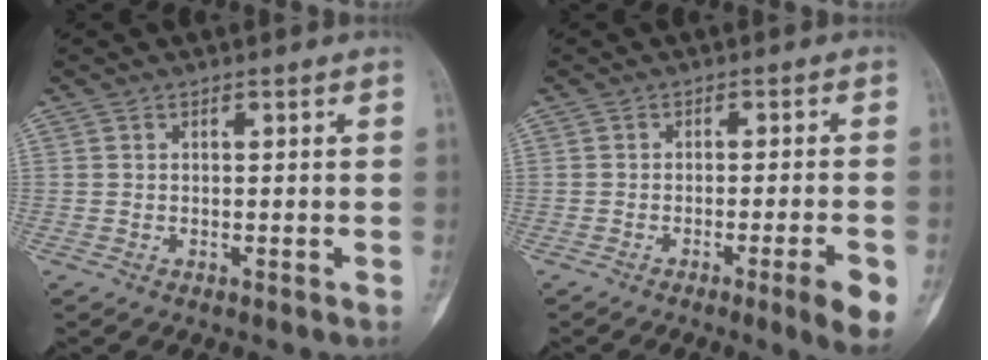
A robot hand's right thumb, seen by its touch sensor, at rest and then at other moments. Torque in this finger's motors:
{"motor_torque": [0.91, 0.19, 0.38, -0.48, 0.22]}